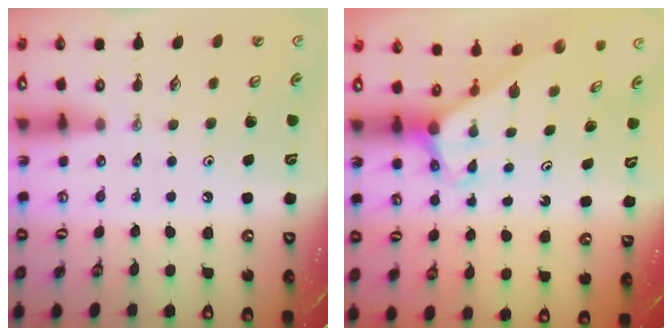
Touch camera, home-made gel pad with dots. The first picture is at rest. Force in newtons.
{"total": 3.1, "press": 3.1, "slide": 0.2}